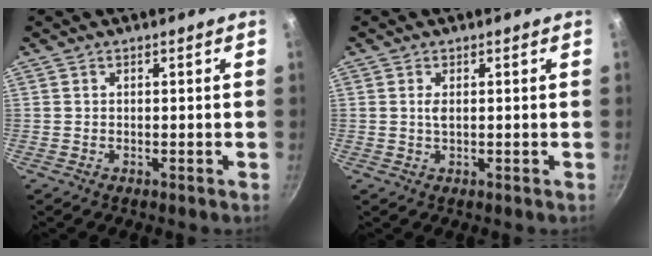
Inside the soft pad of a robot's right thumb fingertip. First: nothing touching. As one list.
[{"total": 1.6, "force": [0.3, 0.7, 1.4], "torque": [-0.027, 0.001, 0.004]}]